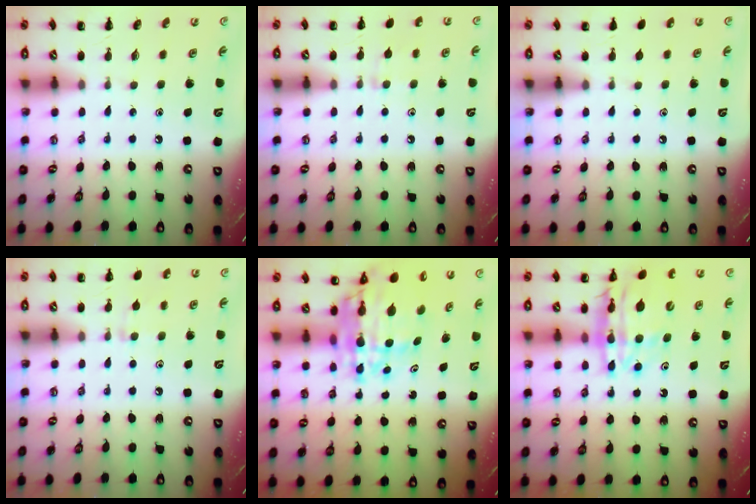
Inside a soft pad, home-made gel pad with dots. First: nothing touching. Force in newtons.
{"total": 6.7, "press": 6.2, "slide": 2.5}
{"total": 1.1, "press": 1.1, "slide": 0.2}
{"total": 6.7, "press": 6.2, "slide": 2.5}
{"total": 12.0, "press": 11.4, "slide": 3.8}
{"total": 16.8, "press": 16.4, "slide": 4.1}